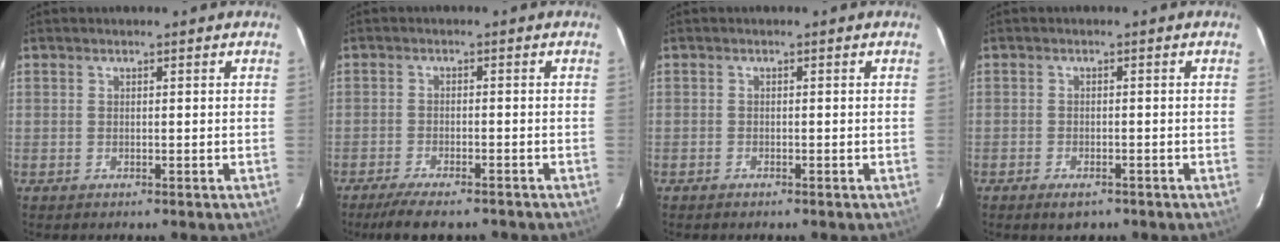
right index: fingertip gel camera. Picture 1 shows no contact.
{"total": 6.7, "force": [-5.3, 1.7, 3.8], "torque": [-0.088, -0.023, -0.085]}
{"total": 0.7, "force": [-0.6, 0.3, 0.0], "torque": [-0.003, 0.003, -0.011]}
{"total": 3.3, "force": [-2.3, 1.6, 1.7], "torque": [-0.039, -0.005, -0.036]}